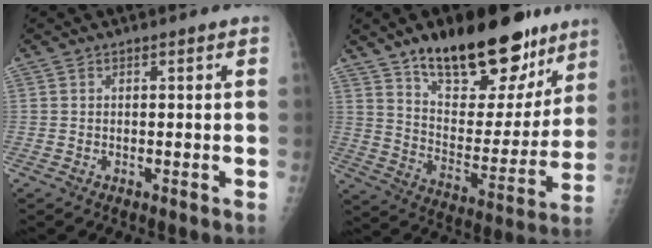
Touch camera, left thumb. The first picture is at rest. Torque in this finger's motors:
{"motor_torque": [0.56, 0.77, 1.45, -1.32, 0.13]}